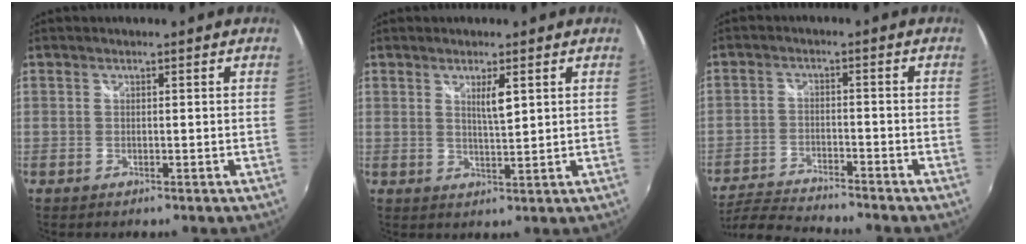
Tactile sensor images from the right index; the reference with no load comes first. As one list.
[{"total": 3.7, "force": [1.6, 0.7, 3.3], "torque": [-0.055, -0.005, 0.027]}, {"total": 11.4, "force": [-10.6, 0.8, 4.1], "torque": [-0.105, -0.015, -0.189]}]